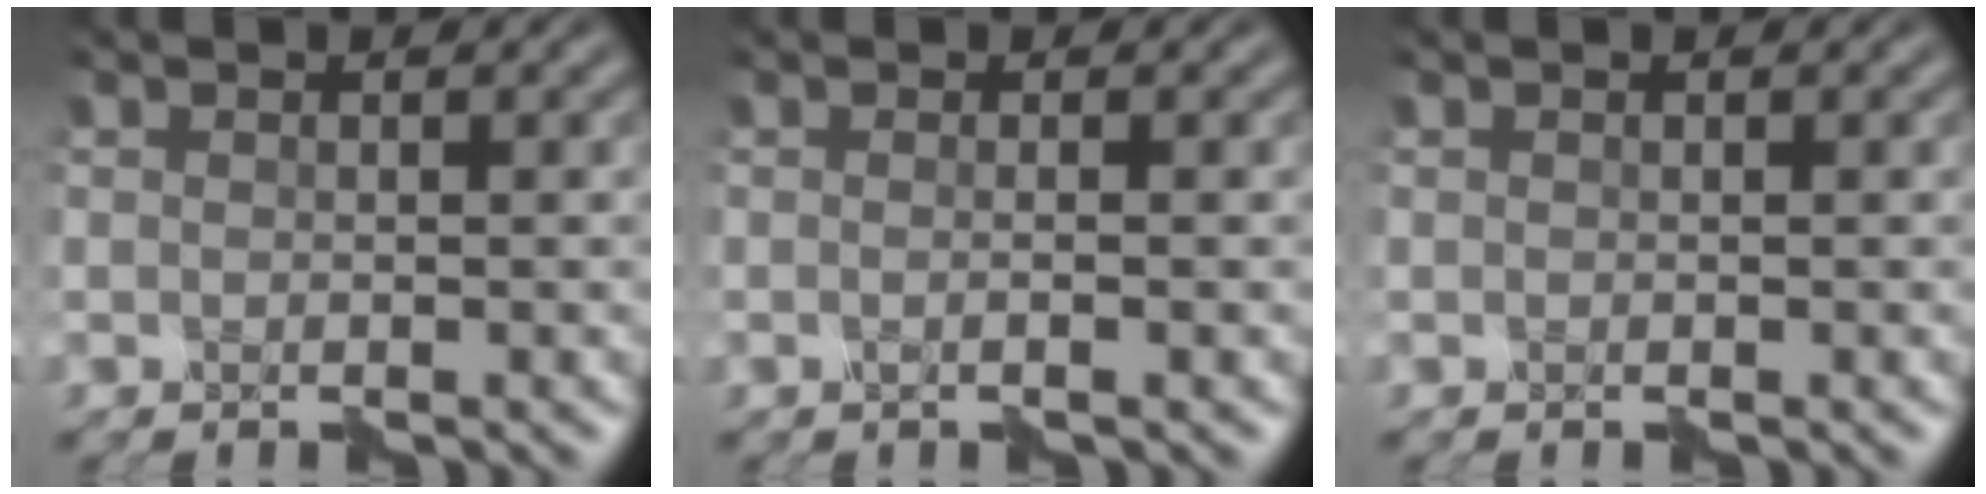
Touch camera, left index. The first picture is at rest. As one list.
[{"total": 1.3, "force": [0.1, 0.3, 1.2], "torque": [-0.010, -0.007, -0.016]}, {"total": 0.0}]